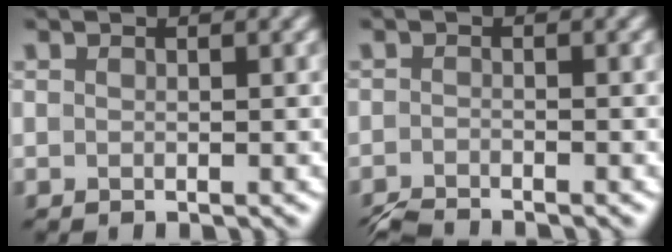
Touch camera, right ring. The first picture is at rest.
{"total": 2.2, "force": [-2.2, -0.1, 0.4], "torque": [-0.013, -0.006, -0.049]}